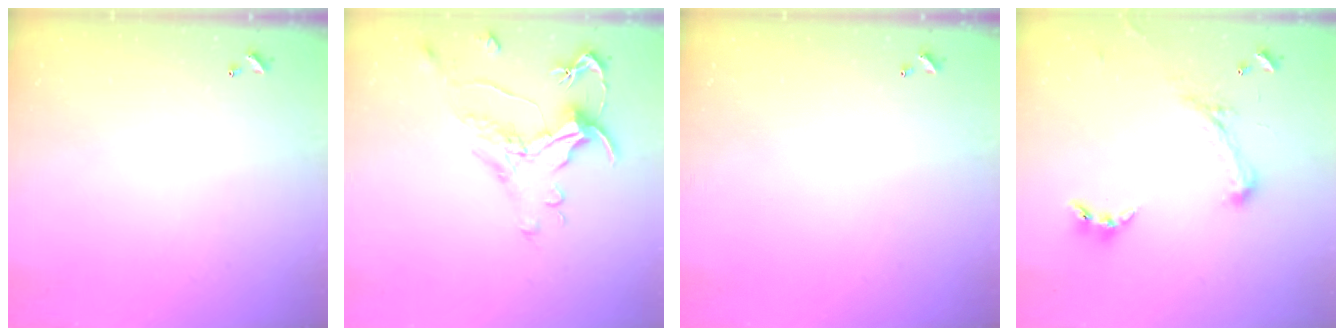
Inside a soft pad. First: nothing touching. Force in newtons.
{"total": 1.8, "press": 1.2, "slide": 1.3}
{"total": 0.0}
{"total": 1.5, "press": 1.4, "slide": 0.3}